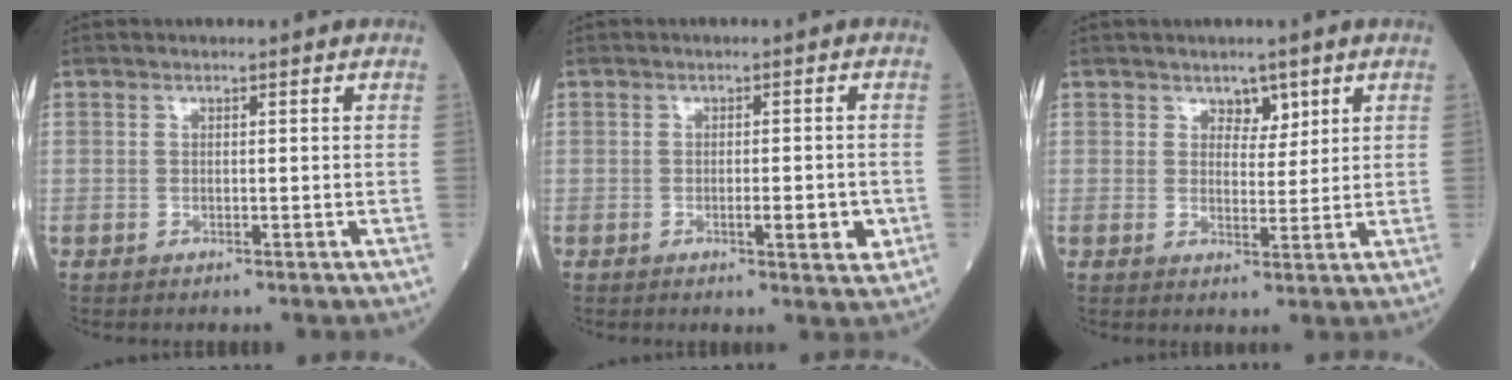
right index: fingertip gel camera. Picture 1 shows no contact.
{"total": 3.7, "force": [-1.1, 0.8, 3.4], "torque": [-0.047, -0.002, -0.012]}
{"total": 2.9, "force": [1.9, 1.7, 1.5], "torque": [-0.014, 0.000, 0.031]}